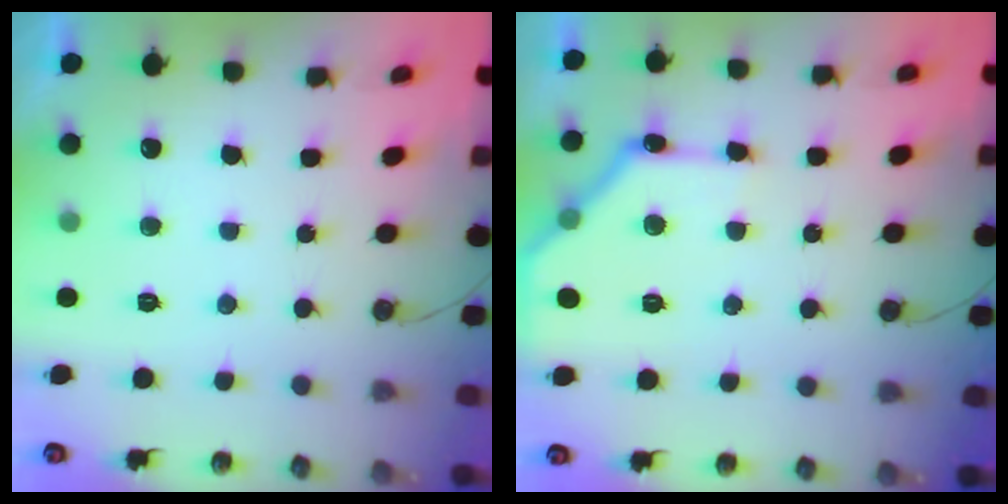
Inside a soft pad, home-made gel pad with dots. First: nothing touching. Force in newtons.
{"total": 15.7, "press": 15.7, "slide": 0.3}